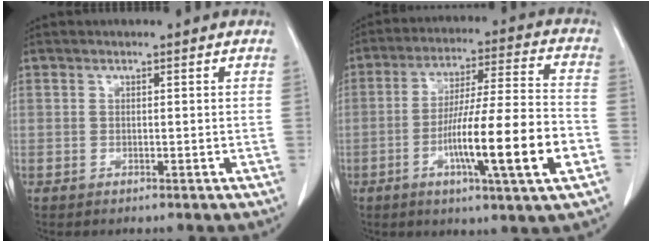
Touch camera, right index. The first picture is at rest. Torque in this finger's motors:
{"motor_torque": [1.41, -0.73, 0.95, 0.21]}